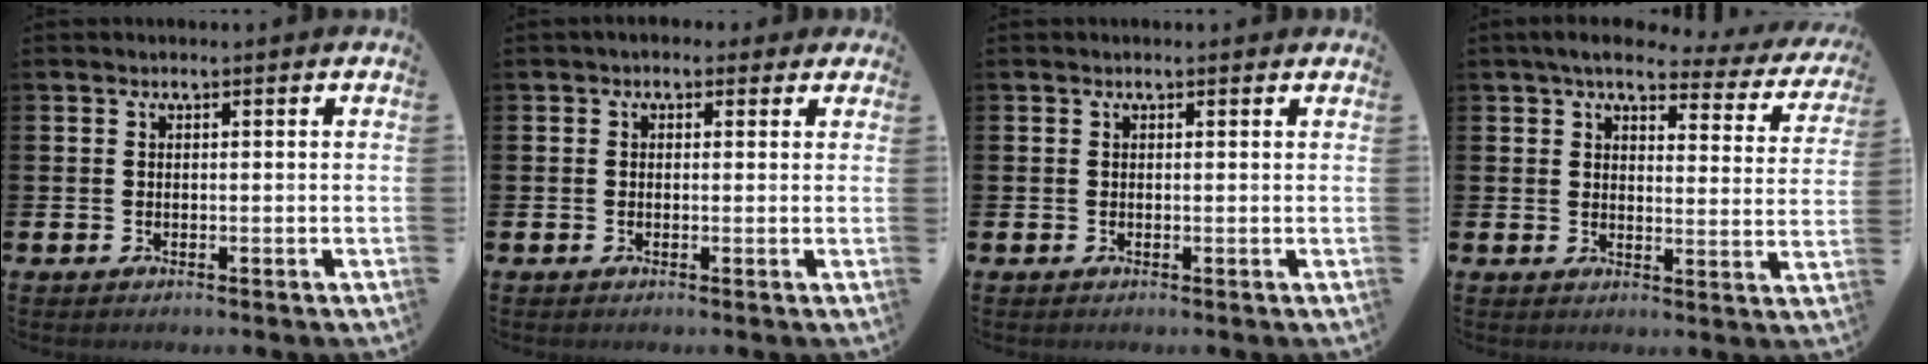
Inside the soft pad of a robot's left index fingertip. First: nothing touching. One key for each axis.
{"total": 1.2, "fx": 0.6, "fy": 1.1, "fz": 0.3, "tx": -0.003, "ty": 0.008, "tz": 0.008}
{"total": 0.0}
{"total": 5.0, "fx": 4.1, "fy": 1.7, "fz": 2.3, "tx": -0.050, "ty": -0.022, "tz": 0.063}